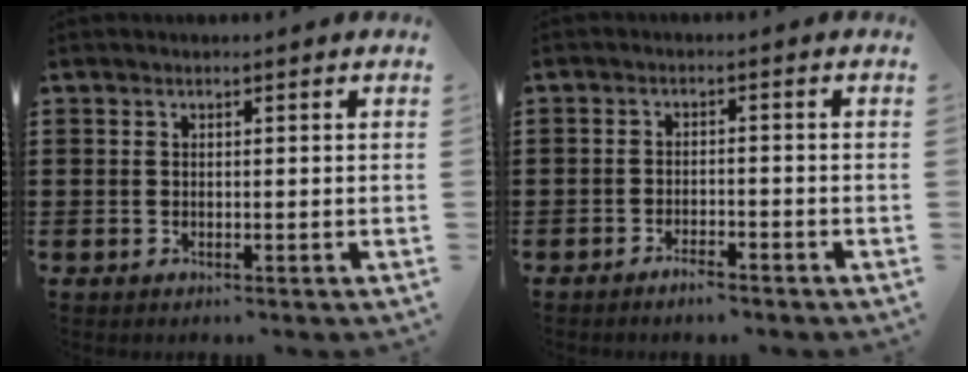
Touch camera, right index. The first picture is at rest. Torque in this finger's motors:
{"motor_torque": [0.03, 0.08, 0.16, 0.00]}